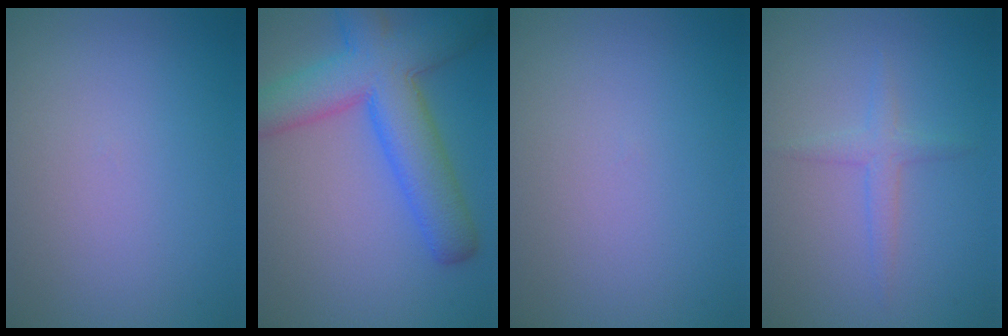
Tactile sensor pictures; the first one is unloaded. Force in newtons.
{"total": 9.1, "press": 9.1, "slide": 0.4}
{"total": 0.0}
{"total": 1.6, "press": 1.6, "slide": 0.1}